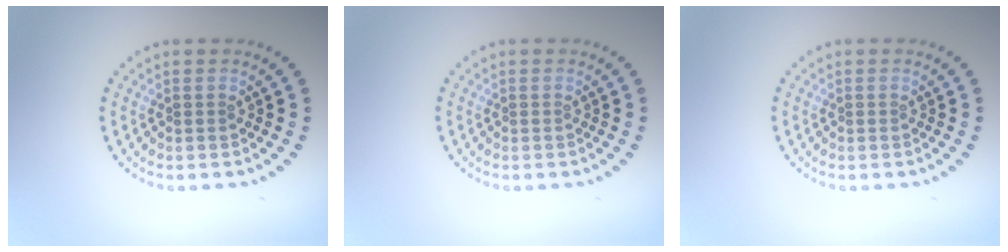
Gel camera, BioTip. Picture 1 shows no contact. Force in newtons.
{"total": 0.0}
{"total": 0.0}